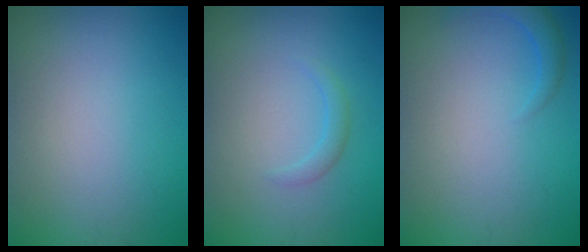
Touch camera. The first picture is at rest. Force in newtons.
{"total": 1.2, "press": 1.2, "slide": 0.1}
{"total": 1.8, "press": 1.8, "slide": 0.1}